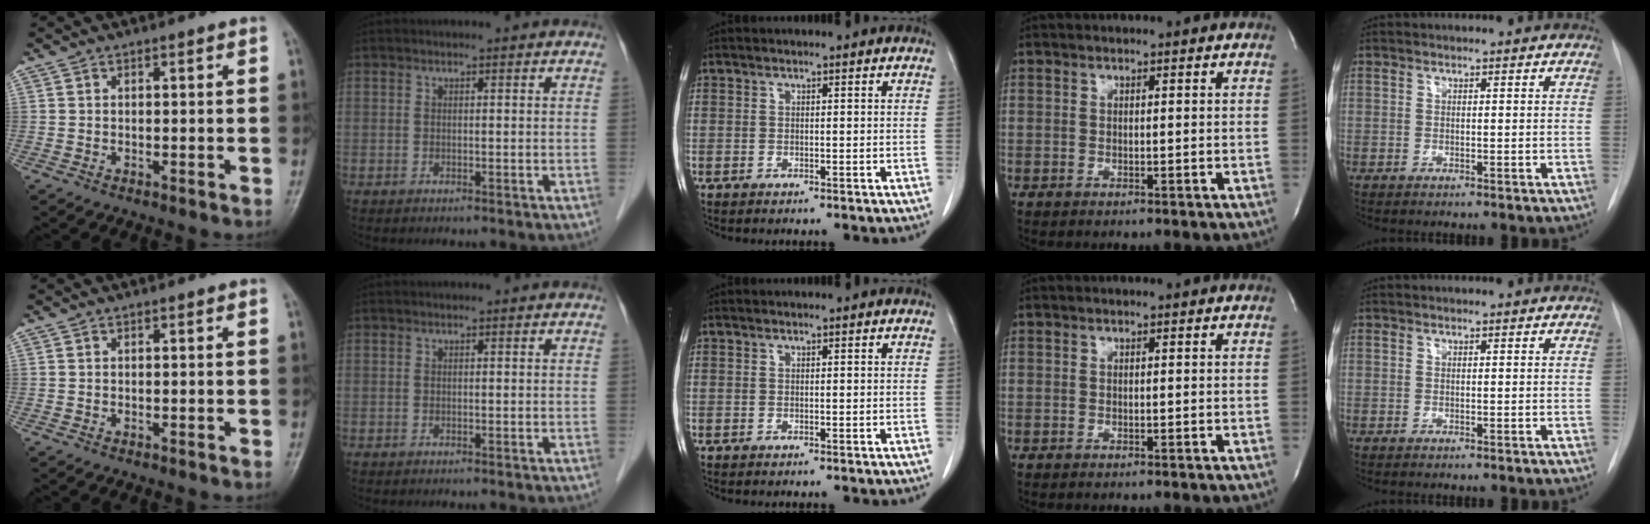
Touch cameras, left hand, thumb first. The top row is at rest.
{}